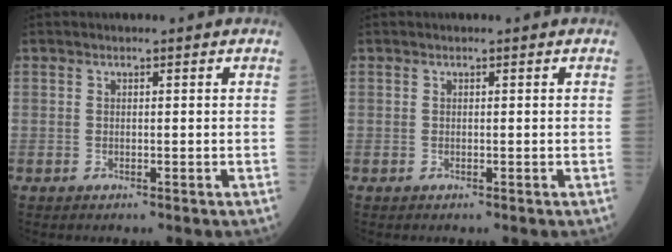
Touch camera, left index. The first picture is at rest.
{"total": 0.0}